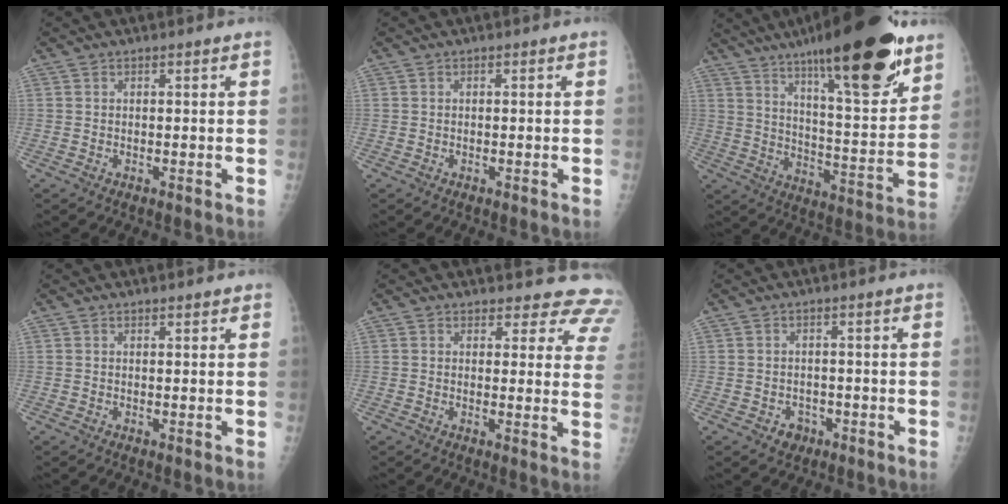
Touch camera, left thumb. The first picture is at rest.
{"total": 0.0}
{"total": 26.3, "force": [17.0, 5.8, 19.2], "torque": [-0.271, -0.069, 0.268]}
{"total": 1.0, "force": [0.9, 0.2, 0.4], "torque": [-0.005, -0.004, 0.011]}
{"total": 11.9, "force": [10.7, 4.8, 2.0], "torque": [0.032, -0.067, 0.086]}
{"total": 2.1, "force": [-0.9, 1.8, 0.6], "torque": [0.001, 0.007, -0.010]}